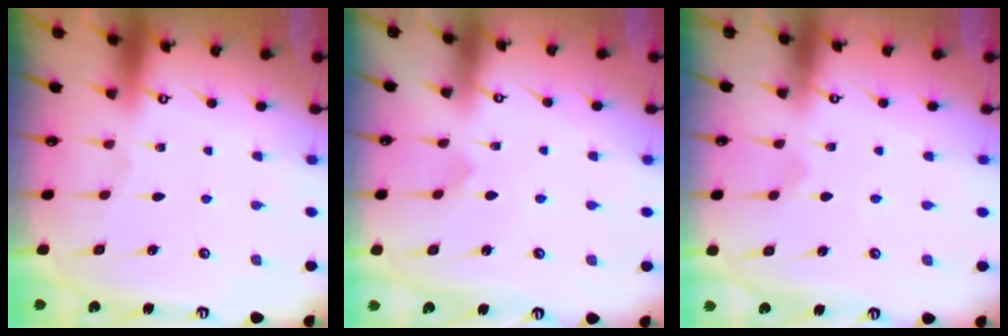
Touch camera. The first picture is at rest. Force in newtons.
{"total": 2.7, "press": 2.7, "slide": 0.3}
{"total": 1.2, "press": 1.2, "slide": 0.2}